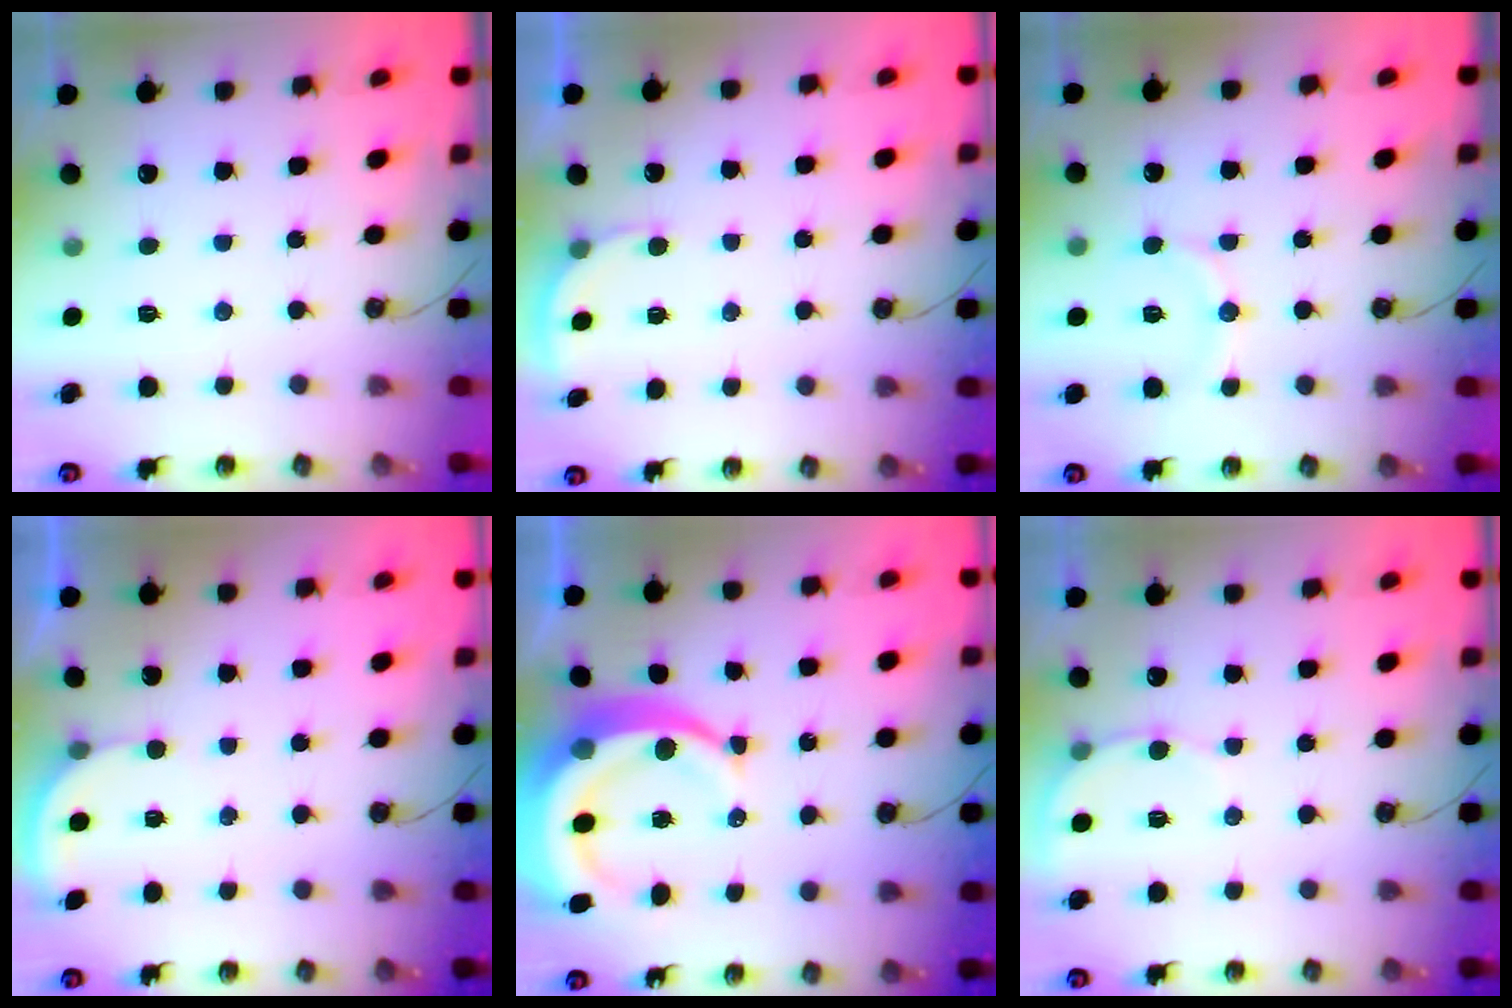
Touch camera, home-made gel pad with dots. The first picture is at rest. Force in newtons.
{"total": 2.6, "press": 2.3, "slide": 1.1}
{"total": 9.6, "press": 9.2, "slide": 2.8}
{"total": 1.6, "press": 1.6, "slide": 0.3}
{"total": 14.3, "press": 14.2, "slide": 1.8}
{"total": 4.9, "press": 4.9, "slide": 0.4}